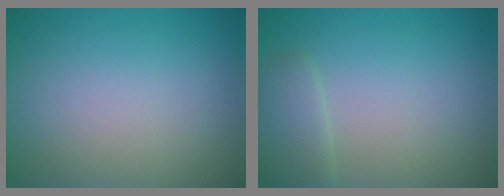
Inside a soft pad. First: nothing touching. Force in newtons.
{"total": 2.1, "press": 2.0, "slide": 0.1}